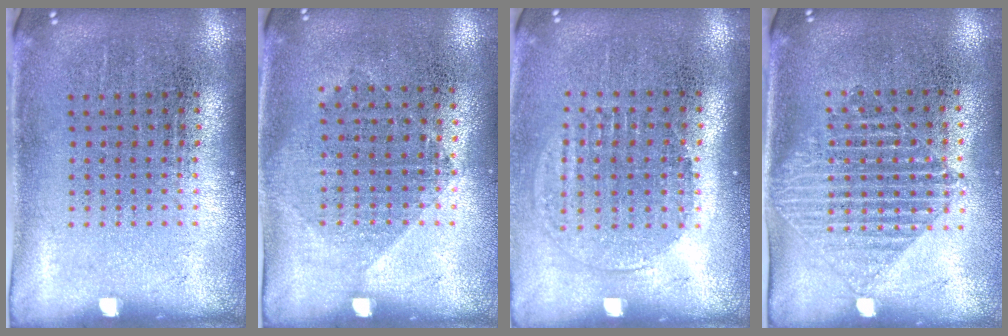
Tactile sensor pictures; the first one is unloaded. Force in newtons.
{"total": 1.0, "press": 0.9, "slide": 0.5}
{"total": 1.4, "press": 1.1, "slide": 0.7}
{"total": 1.4, "press": 1.2, "slide": 0.6}